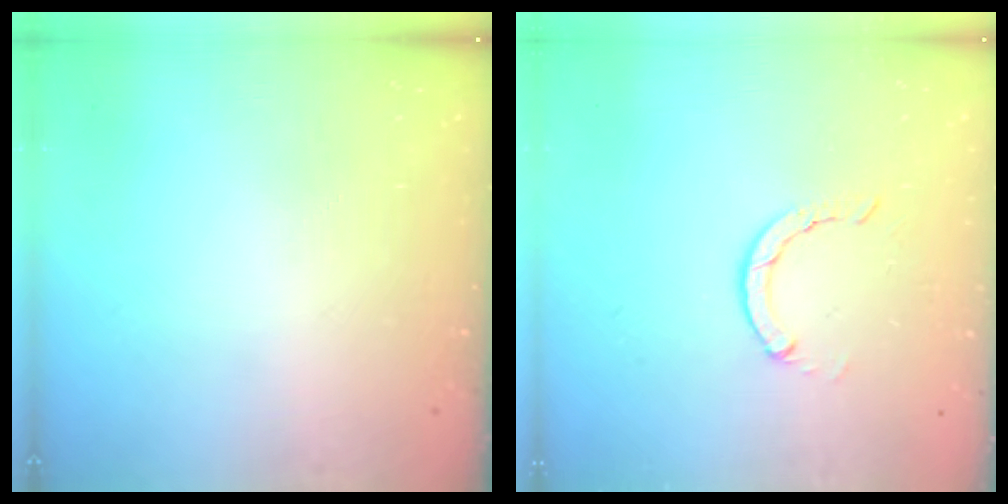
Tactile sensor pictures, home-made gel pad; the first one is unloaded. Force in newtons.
{"total": 2.8, "press": 2.7, "slide": 0.4}